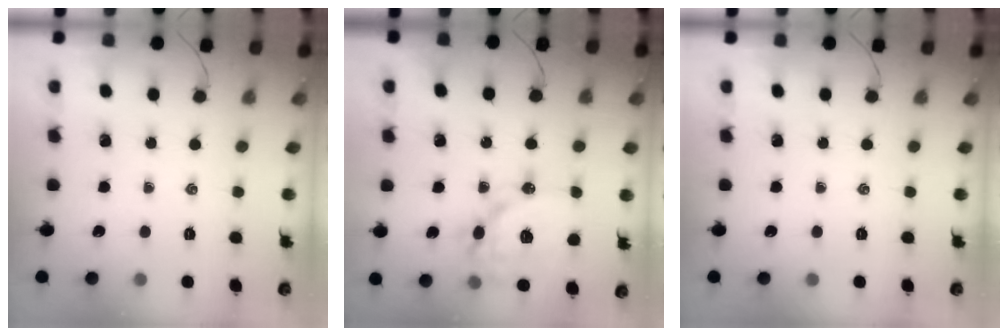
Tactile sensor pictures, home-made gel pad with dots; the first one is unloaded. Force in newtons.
{"total": 15.9, "press": 15.6, "slide": 3.0}
{"total": 0.0}